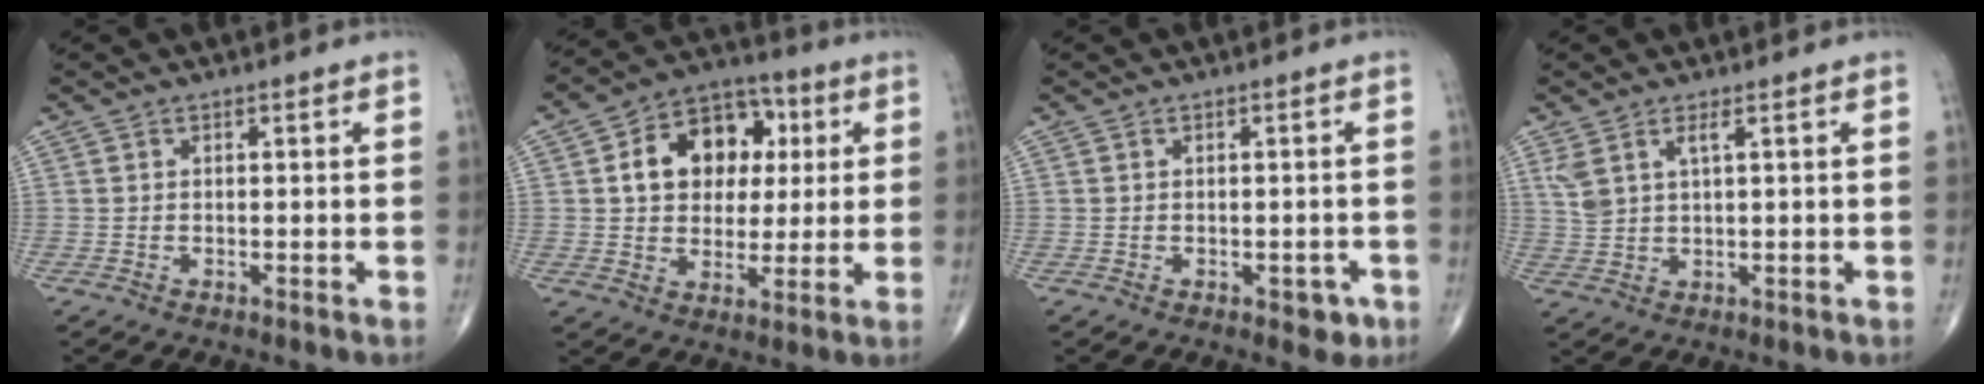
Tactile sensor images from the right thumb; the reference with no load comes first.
{"total": 14.9, "force": [3.3, 11.1, 9.4], "torque": [-0.108, 0.012, 0.049]}
{"total": 2.8, "force": [-1.2, 1.6, 1.9], "torque": [-0.002, 0.002, -0.012]}
{"total": 4.2, "force": [2.1, 1.4, 3.4], "torque": [-0.080, -0.006, 0.051]}